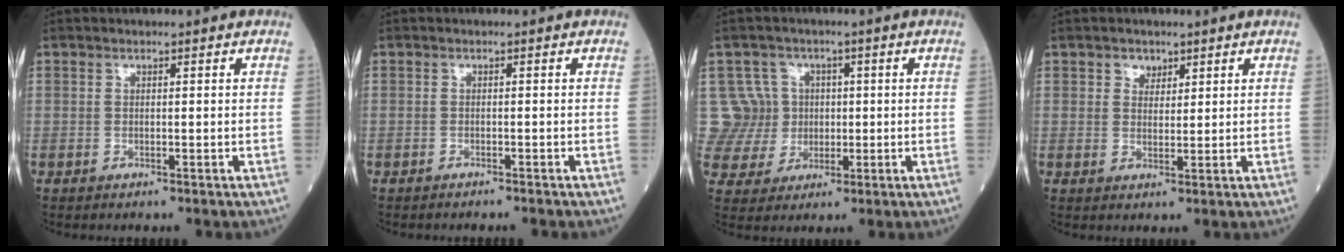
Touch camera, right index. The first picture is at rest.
{"total": 2.0, "force": [-1.9, 0.1, 0.6], "torque": [-0.012, 0.000, -0.023]}
{"total": 7.6, "force": [1.4, 7.4, -0.1], "torque": [0.009, 0.027, 0.032]}
{"total": 2.2, "force": [1.4, 1.5, 0.6], "torque": [-0.007, 0.000, 0.021]}